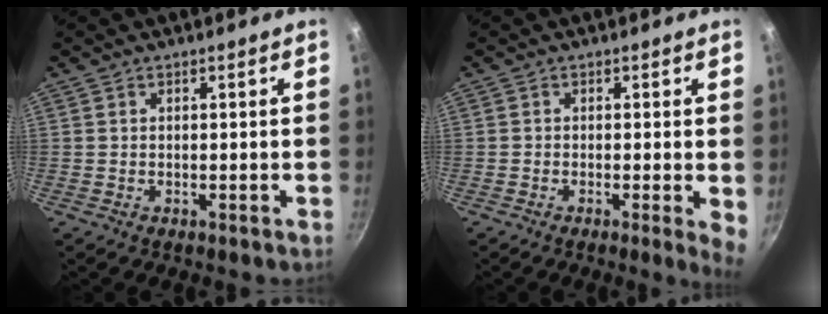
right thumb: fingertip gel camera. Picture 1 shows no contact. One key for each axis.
{"total": 3.8, "fx": -0.4, "fy": 0.6, "fz": 3.7, "tx": -0.043, "ty": -0.007, "tz": -0.008}